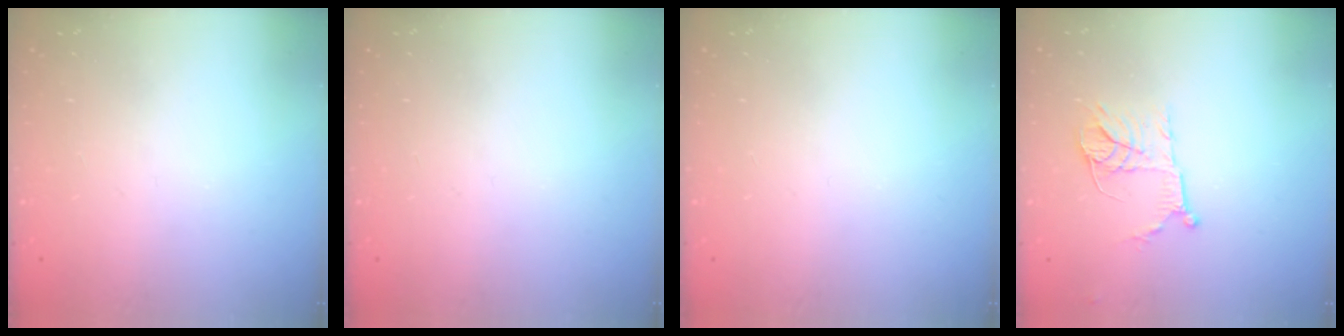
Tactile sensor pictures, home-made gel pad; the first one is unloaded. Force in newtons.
{"total": 0.0}
{"total": 0.0}
{"total": 11.2, "press": 11.1, "slide": 0.7}